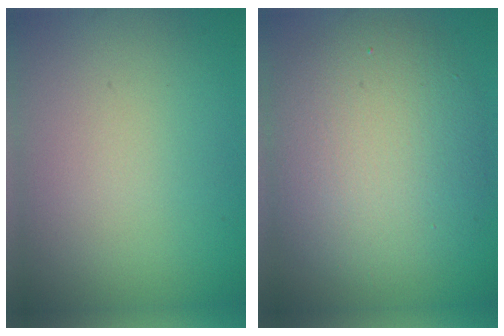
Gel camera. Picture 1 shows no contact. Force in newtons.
{"total": 8.0, "press": 7.9, "slide": 0.8}